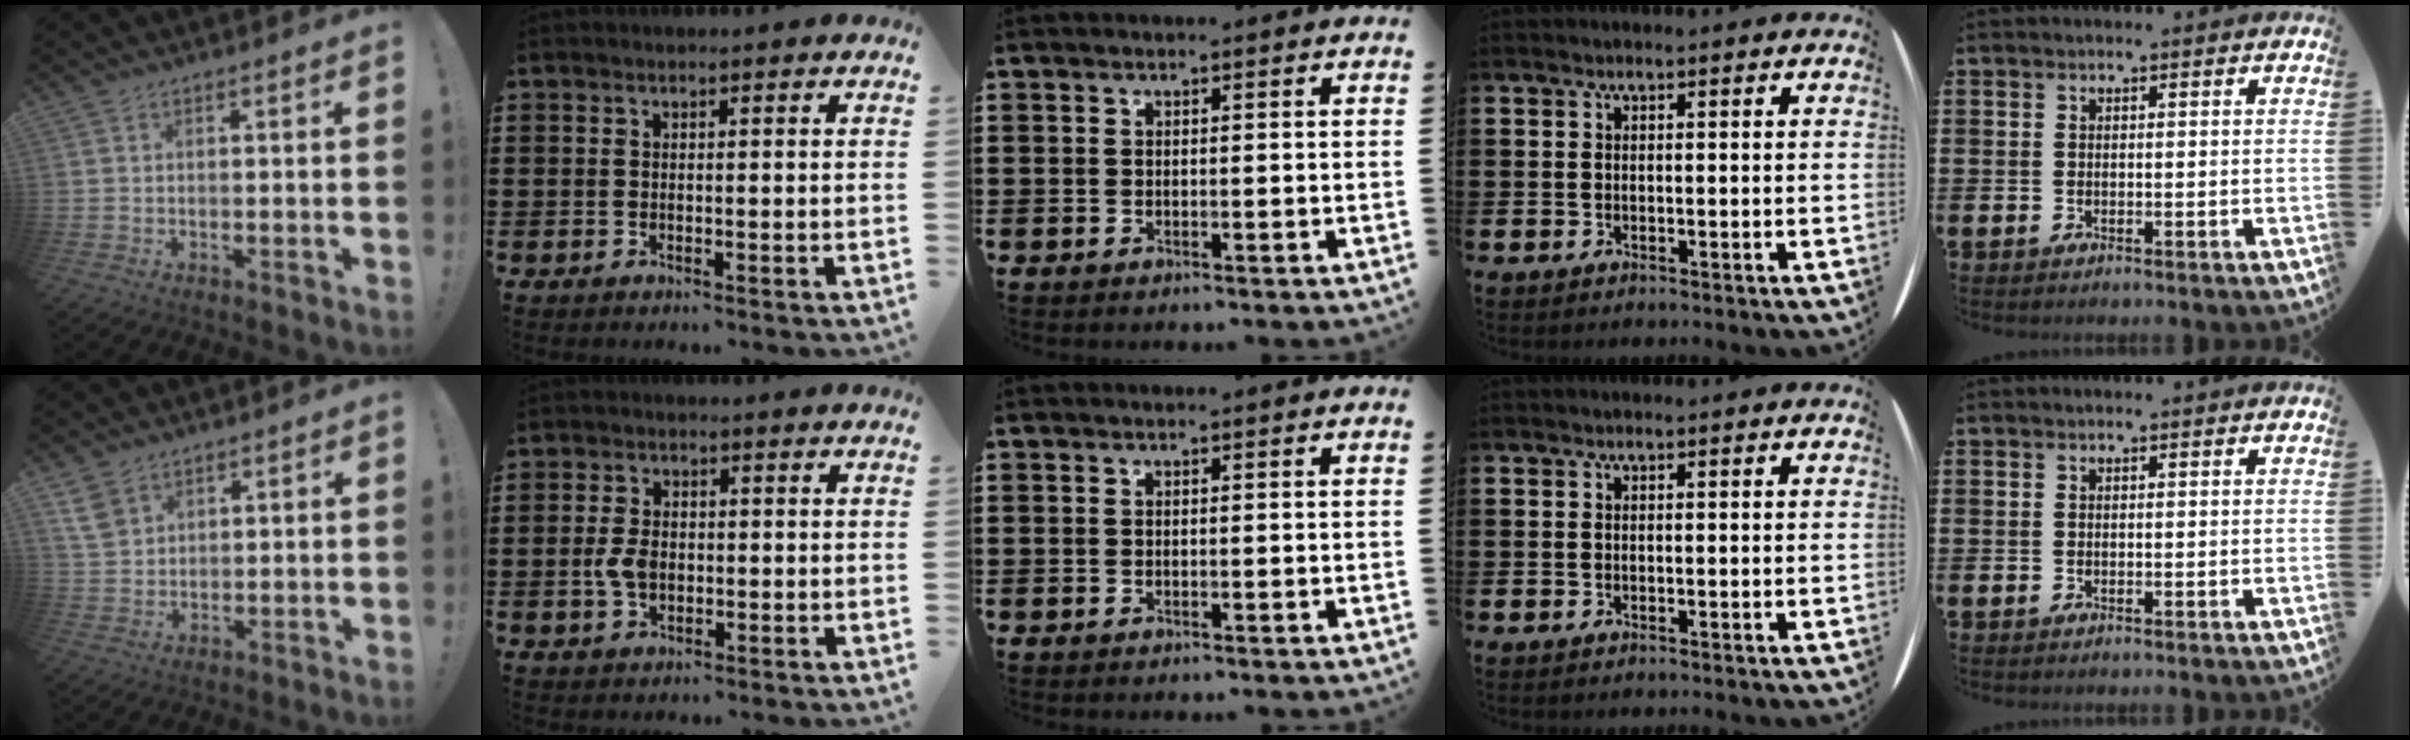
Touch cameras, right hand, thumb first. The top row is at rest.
{"thumb": {"total": 6.1, "force": [3.9, 4.0, 2.5], "torque": [-0.035, -0.017, 0.076]}, "index": {"total": 4.2, "force": [-0.5, 2.7, 3.1], "torque": [-0.075, 0.002, -0.013]}}